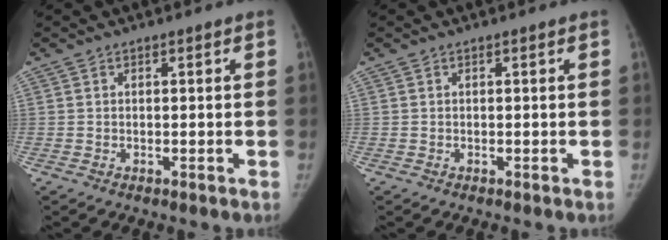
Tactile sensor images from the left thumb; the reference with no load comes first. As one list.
[{"total": 0.0}]